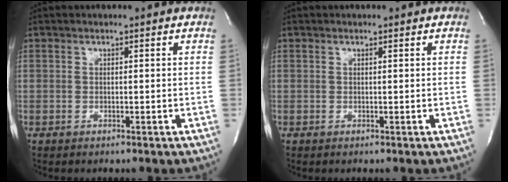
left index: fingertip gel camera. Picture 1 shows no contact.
{"total": 0.0}